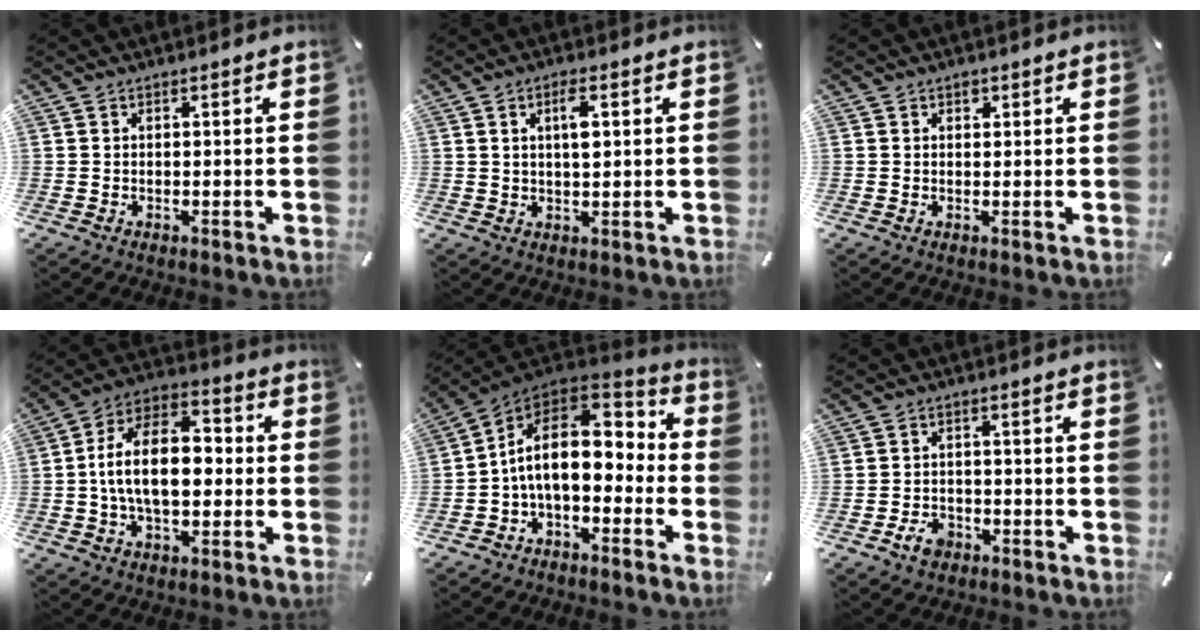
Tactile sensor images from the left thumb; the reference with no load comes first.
{"total": 4.6, "force": [1.3, 1.6, 4.1], "torque": [-0.070, 0.000, 0.017]}
{"total": 1.1, "force": [0.5, 0.9, 0.3], "torque": [0.001, -0.001, 0.007]}
{"total": 15.5, "force": [-1.2, 9.7, 12.1], "torque": [-0.233, 0.014, -0.025]}
{"total": 15.6, "force": [0.8, 9.6, 12.3], "torque": [-0.221, -0.004, 0.016]}
{"total": 4.8, "force": [-2.8, 3.3, 2.1], "torque": [-0.047, 0.013, -0.055]}